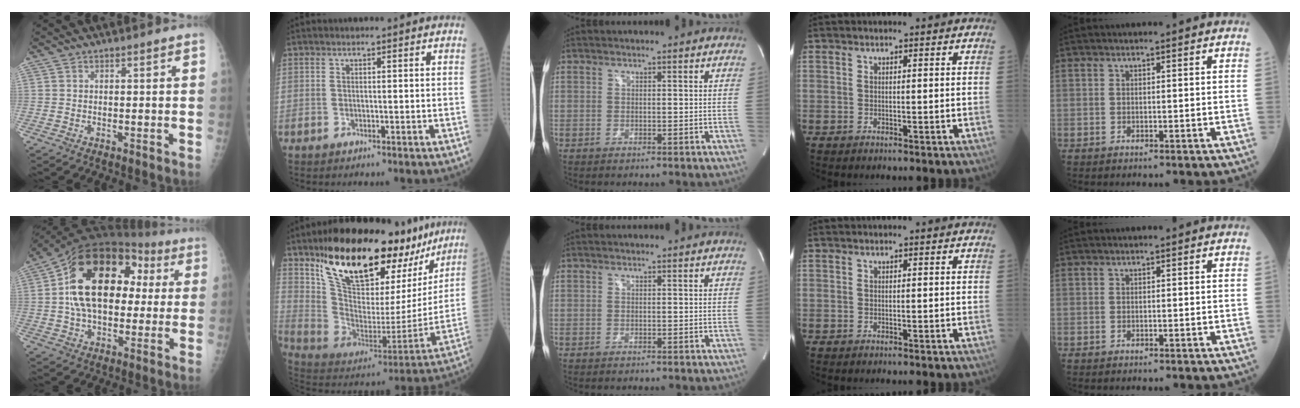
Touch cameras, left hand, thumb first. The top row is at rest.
{"thumb": {"total": 21.4, "force": [3.0, 13.5, 16.3], "torque": [-0.252, 0.032, 0.041]}, "index": {"total": 27.0, "force": [19.9, 10.2, 15.2], "torque": [-0.233, -0.006, 0.304]}}